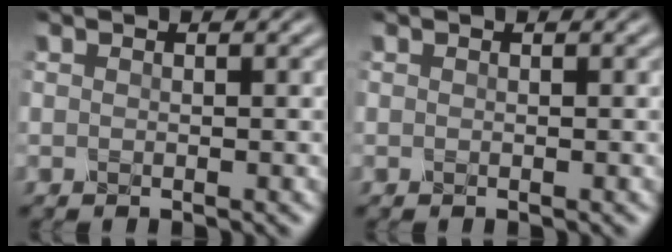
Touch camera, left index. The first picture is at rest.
{"total": 0.0}